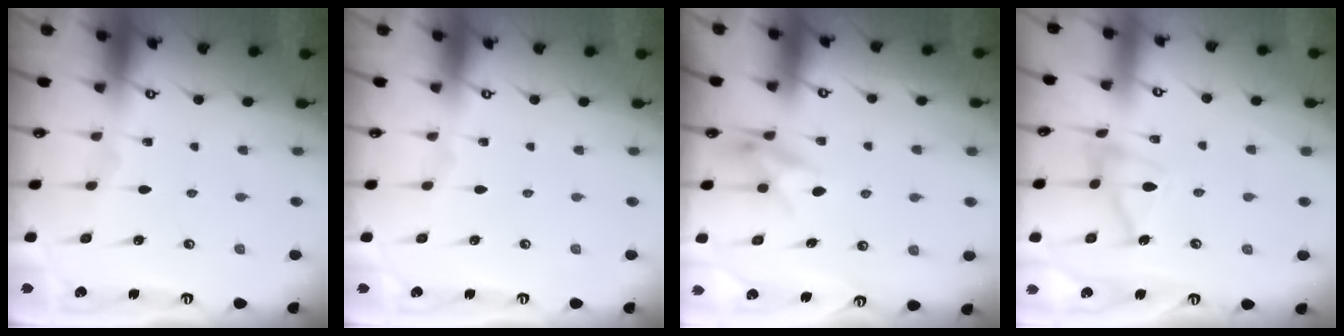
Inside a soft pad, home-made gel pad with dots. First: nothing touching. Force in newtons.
{"total": 0.0}
{"total": 8.5, "press": 8.4, "slide": 0.7}
{"total": 11.5, "press": 11.5, "slide": 0.9}